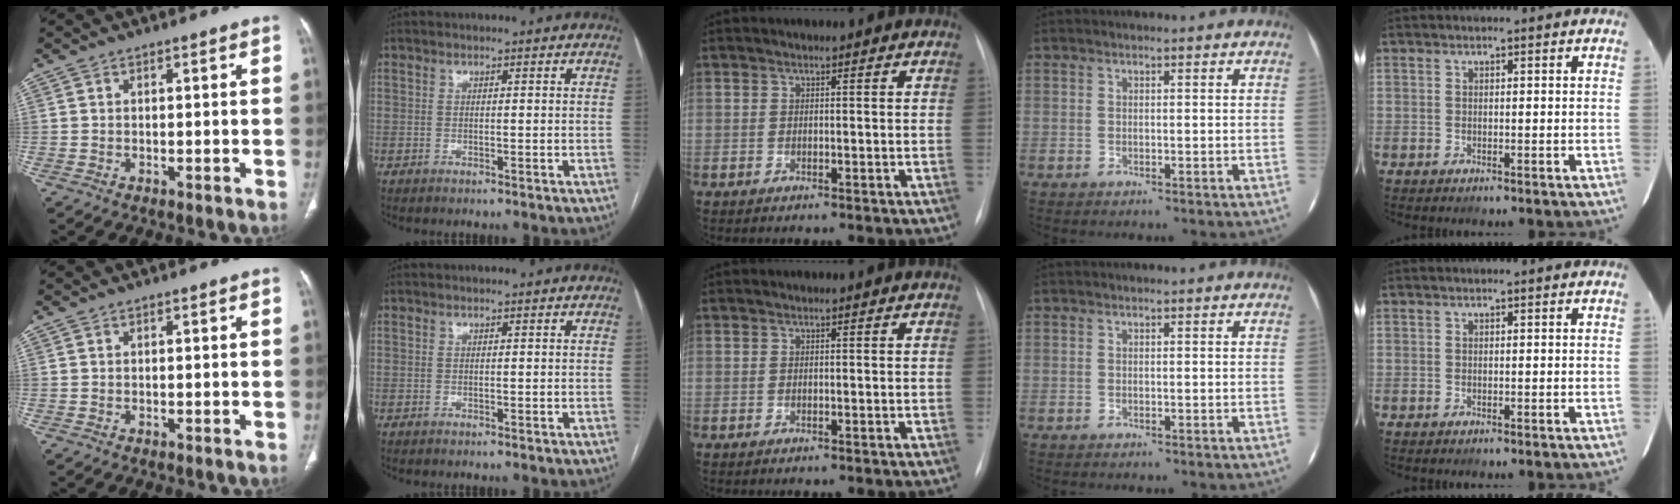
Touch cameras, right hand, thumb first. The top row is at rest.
{}